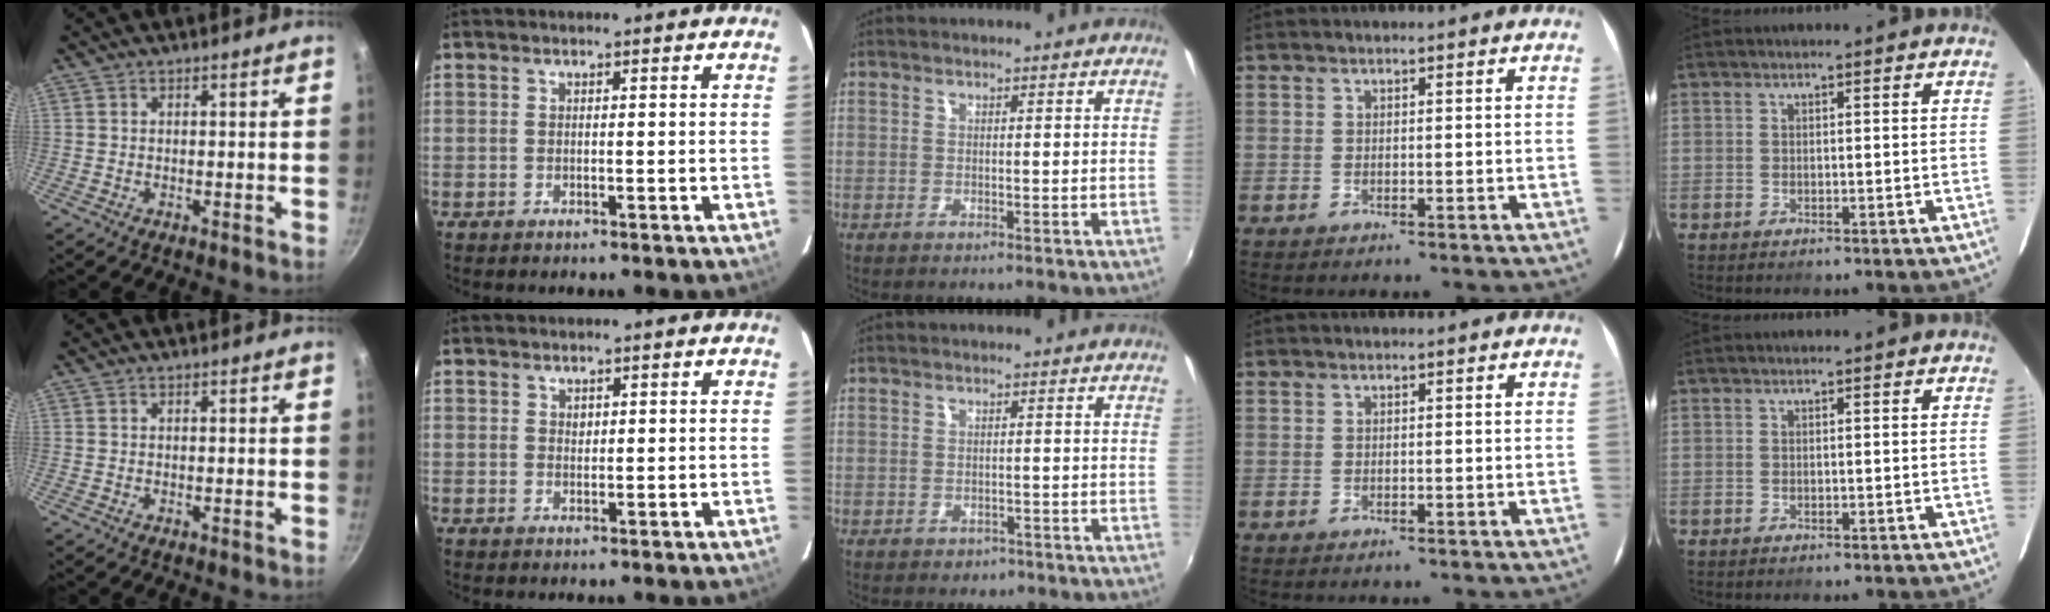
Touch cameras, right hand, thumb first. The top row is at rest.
{"index": {"total": 0.8, "force": [0.4, 0.7, 0.2], "torque": [-0.003, 0.003, 0.008]}, "middle": {"total": 1.9, "force": [-1.1, 1.5, 0.5], "torque": [-0.012, -0.003, -0.013]}}